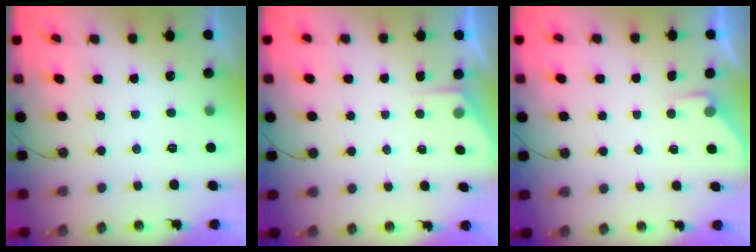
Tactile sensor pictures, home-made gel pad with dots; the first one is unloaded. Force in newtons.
{"total": 1.8, "press": 1.7, "slide": 0.3}
{"total": 2.8, "press": 2.8, "slide": 0.4}